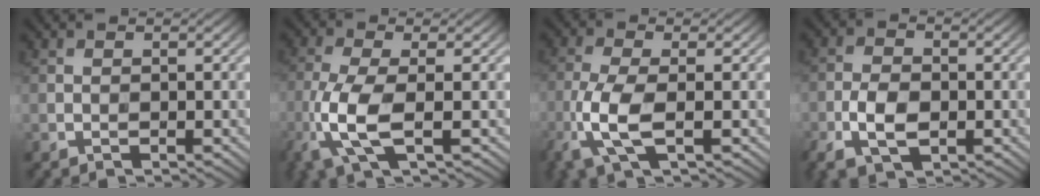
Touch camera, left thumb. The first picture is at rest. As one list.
[{"total": 7.6, "force": [-2.2, 2.5, 6.8], "torque": [-0.167, 0.000, -0.053]}, {"total": 6.9, "force": [-2.2, 2.4, 6.1], "torque": [-0.147, -0.001, -0.053]}, {"total": 5.8, "force": [-2.2, 3.1, 4.4], "torque": [-0.099, -0.007, -0.048]}]